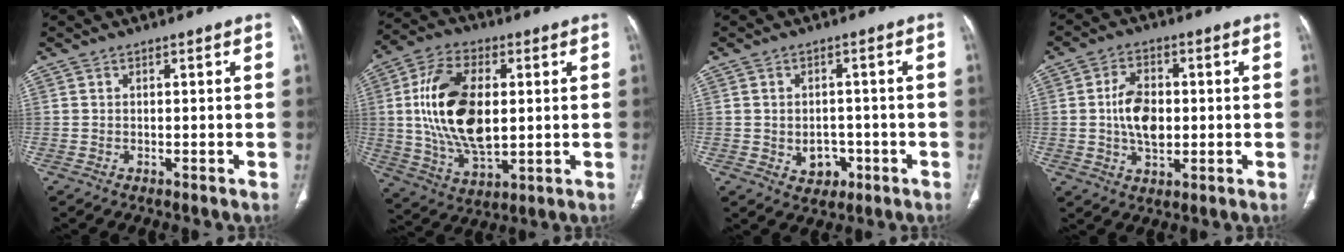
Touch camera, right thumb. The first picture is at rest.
{"total": 18.5, "force": [1.9, 10.1, 15.3], "torque": [-0.287, -0.005, 0.040]}
{"total": 5.1, "force": [-1.5, 4.0, 2.7], "torque": [-0.017, 0.012, -0.010]}
{"total": 8.6, "force": [0.0, 5.4, 6.6], "torque": [-0.107, 0.004, 0.000]}